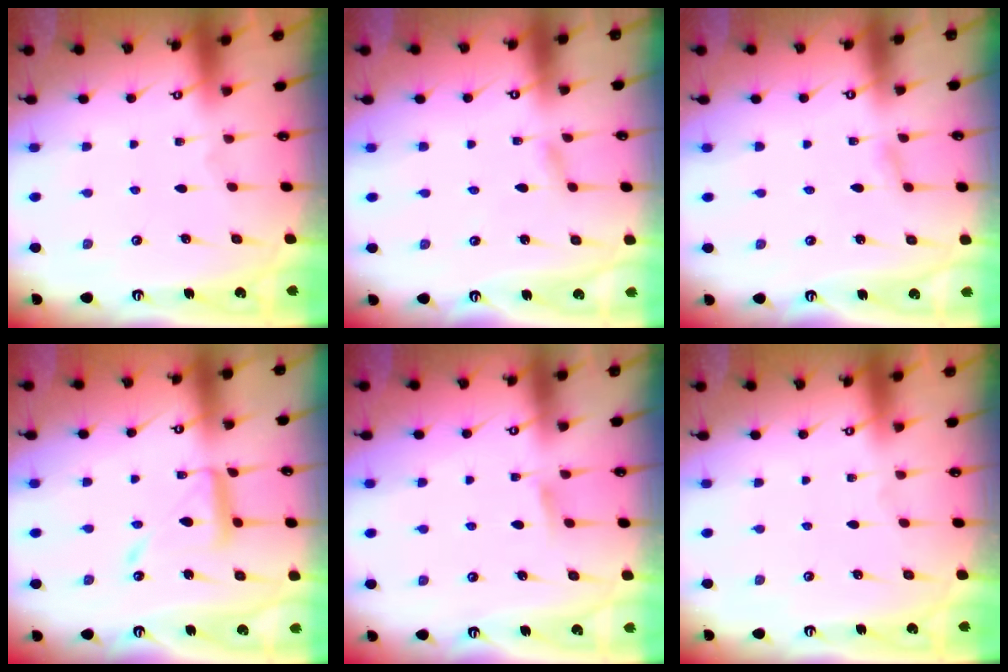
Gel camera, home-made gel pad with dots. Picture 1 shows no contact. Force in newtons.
{"total": 1.6, "press": 1.6, "slide": 0.1}
{"total": 1.6, "press": 1.6, "slide": 0.1}
{"total": 12.6, "press": 12.6, "slide": 1.0}
{"total": 4.6, "press": 4.5, "slide": 0.5}
{"total": 0.0}